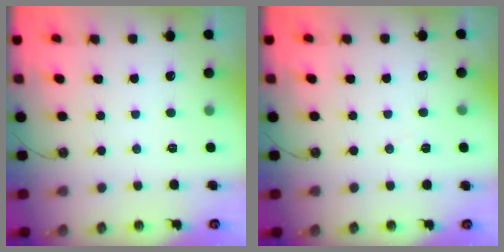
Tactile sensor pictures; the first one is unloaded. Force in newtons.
{"total": 4.9, "press": 2.3, "slide": 4.3}